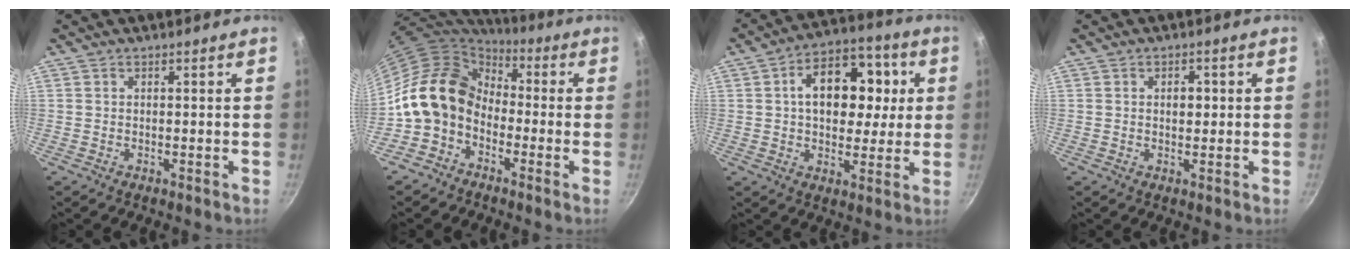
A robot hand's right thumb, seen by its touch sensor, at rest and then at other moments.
{"total": 12.9, "force": [-2.6, 10.4, 7.2], "torque": [-0.093, 0.044, -0.069]}
{"total": 16.1, "force": [3.0, 11.1, 11.3], "torque": [-0.130, 0.015, 0.033]}
{"total": 2.7, "force": [0.4, 1.8, 1.9], "torque": [-0.015, 0.002, 0.004]}